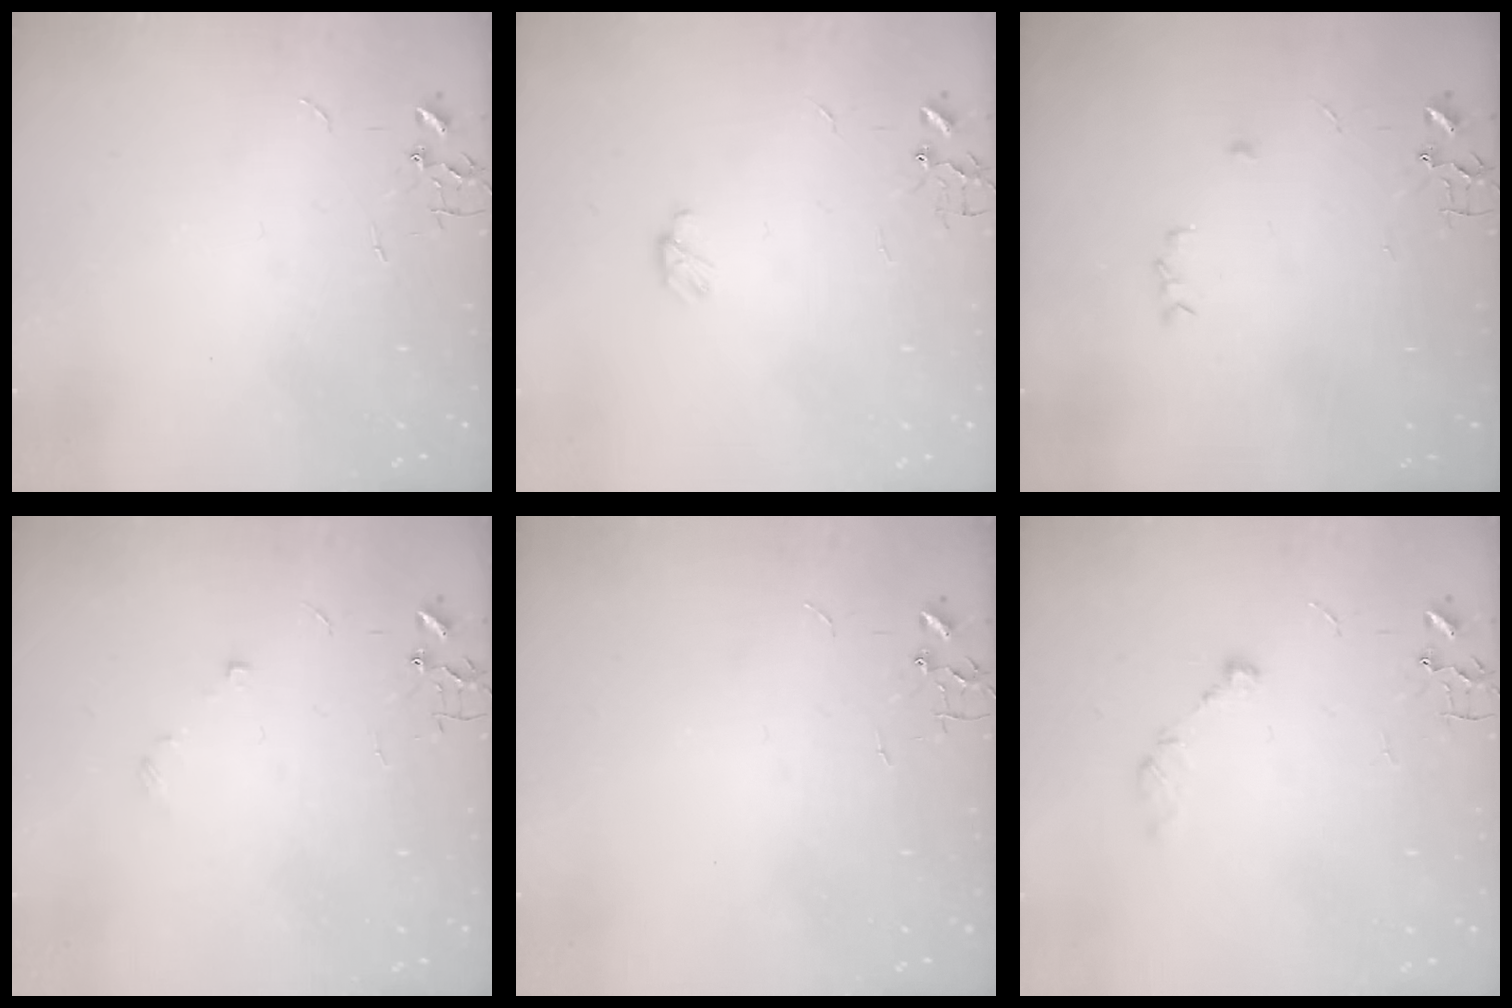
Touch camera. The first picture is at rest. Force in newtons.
{"total": 4.5, "press": 4.5, "slide": 0.6}
{"total": 3.4, "press": 3.4, "slide": 0.6}
{"total": 5.7, "press": 5.6, "slide": 0.6}
{"total": 0.0}
{"total": 7.5, "press": 7.4, "slide": 0.8}